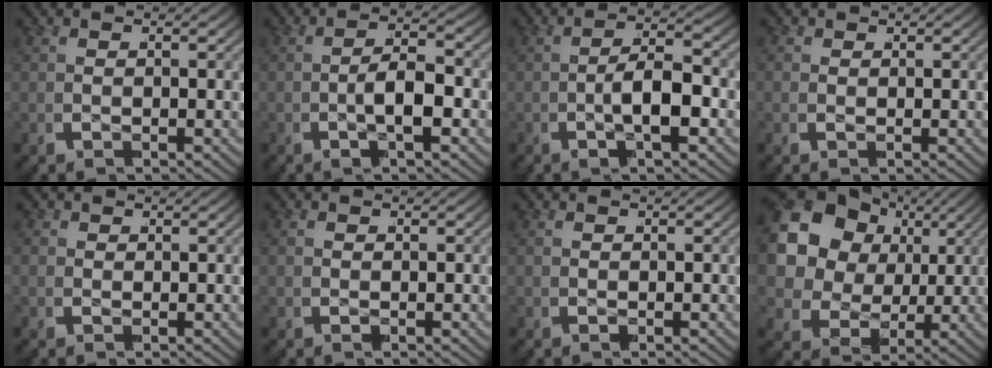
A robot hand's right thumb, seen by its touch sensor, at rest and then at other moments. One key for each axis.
{"total": 4.6, "fx": -1.3, "fy": 1.8, "fz": 4.0, "tx": -0.077, "ty": 0.001, "tz": -0.025}
{"total": 5.3, "fx": -1.5, "fy": 2.1, "fz": 4.7, "tx": -0.089, "ty": 0.000, "tz": -0.027}
{"total": 0.9, "fx": 0.3, "fy": 0.8, "fz": 0.2, "tx": -0.005, "ty": -0.007, "tz": 0.006}
{"total": 1.1, "fx": 0.2, "fy": 1.1, "fz": 0.3, "tx": -0.008, "ty": -0.007, "tz": 0.003}
{"total": 0.8, "fx": -0.2, "fy": 0.7, "fz": 0.4, "tx": -0.008, "ty": -0.006, "tz": -0.002}
{"total": 0.5, "fx": -0.3, "fy": 0.4, "fz": 0.2, "tx": -0.006, "ty": -0.004, "tz": -0.003}
{"total": 14.2, "fx": 2.0, "fy": 10.9, "fz": 8.9, "tx": -0.208, "ty": -0.004, "tz": 0.027}